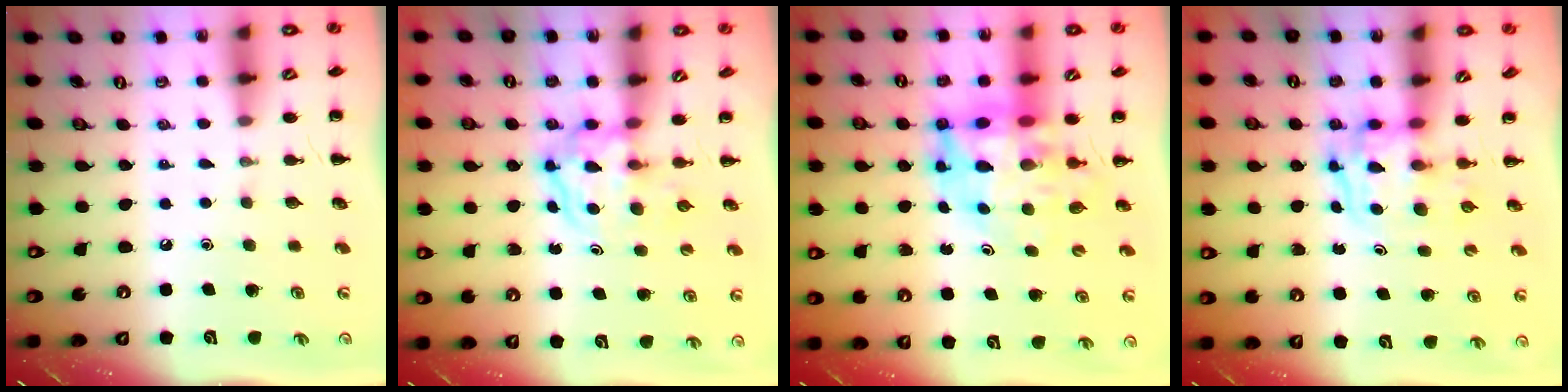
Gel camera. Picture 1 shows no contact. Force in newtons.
{"total": 3.9, "press": 3.9, "slide": 0.4}
{"total": 12.0, "press": 11.4, "slide": 3.6}
{"total": 3.4, "press": 3.4, "slide": 0.6}